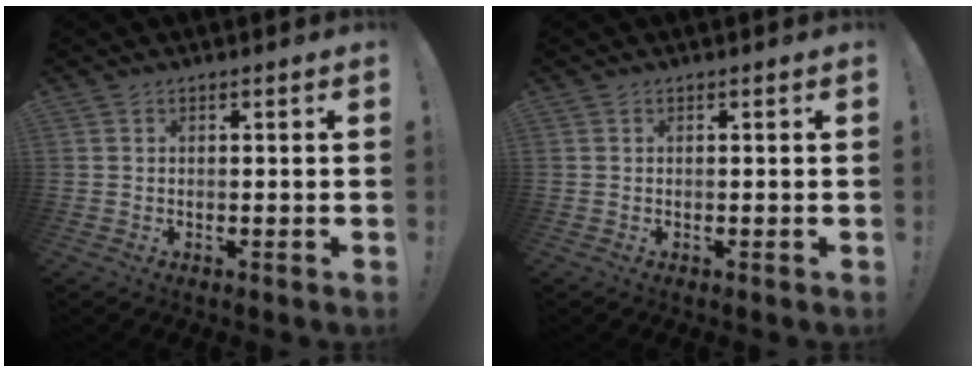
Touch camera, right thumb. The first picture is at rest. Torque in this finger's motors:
{"motor_torque": [0.00, 0.00, 0.00, 0.00, 0.00]}